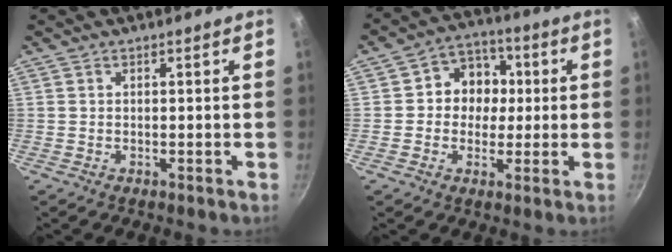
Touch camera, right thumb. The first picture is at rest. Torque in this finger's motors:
{"motor_torque": [-0.12, 0.30, 0.22, 0.15, -0.02]}